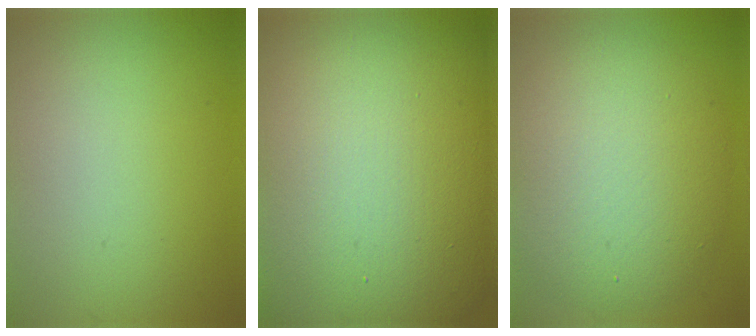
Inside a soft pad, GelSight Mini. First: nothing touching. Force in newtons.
{"total": 25.8, "press": 25.7, "slide": 1.5}
{"total": 8.7, "press": 8.7, "slide": 0.4}